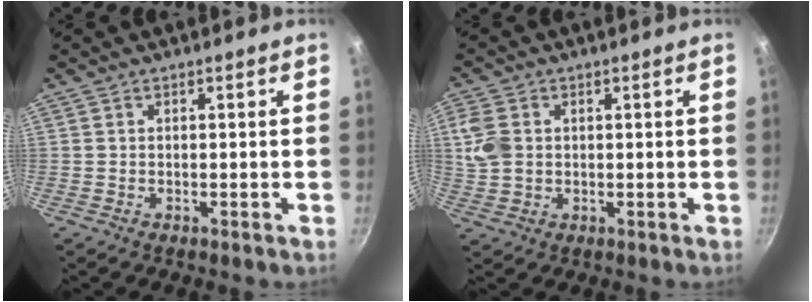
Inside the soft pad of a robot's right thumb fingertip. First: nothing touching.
{"total": 6.3, "force": [1.1, 4.8, 3.9], "torque": [-0.079, 0.001, 0.022]}